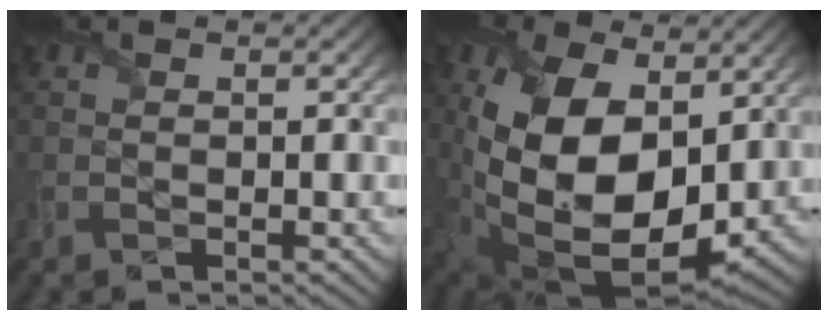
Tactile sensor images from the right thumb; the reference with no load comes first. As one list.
[{"total": 17.8, "force": [1.9, 11.1, 13.8], "torque": [-0.288, -0.042, 0.053]}]